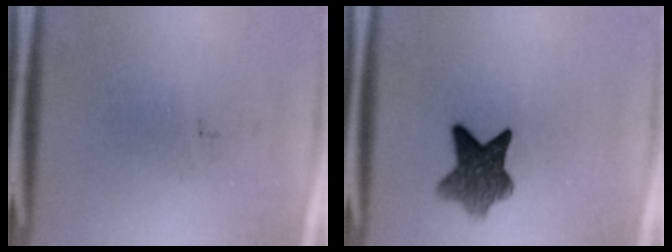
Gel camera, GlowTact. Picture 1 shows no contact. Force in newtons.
{"total": 7.2}